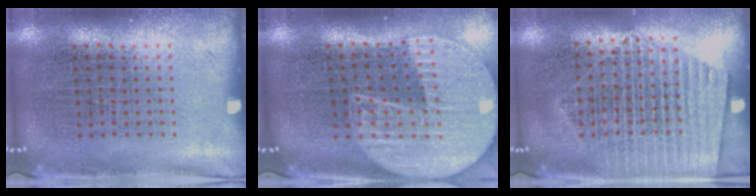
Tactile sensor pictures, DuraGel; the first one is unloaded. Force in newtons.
{"total": 2.3, "press": 2.0, "slide": 1.1}
{"total": 1.4, "press": 1.3, "slide": 0.7}